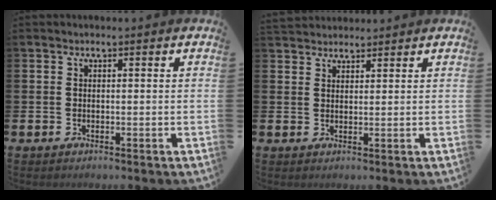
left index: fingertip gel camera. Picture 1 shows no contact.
{"total": 2.5, "force": [2.4, 0.7, -0.1], "torque": [0.000, -0.007, 0.045]}